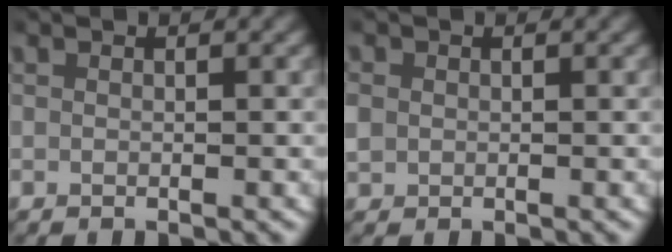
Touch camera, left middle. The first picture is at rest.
{"total": 2.2, "force": [0.0, 2.0, 0.9], "torque": [-0.038, -0.007, 0.003]}